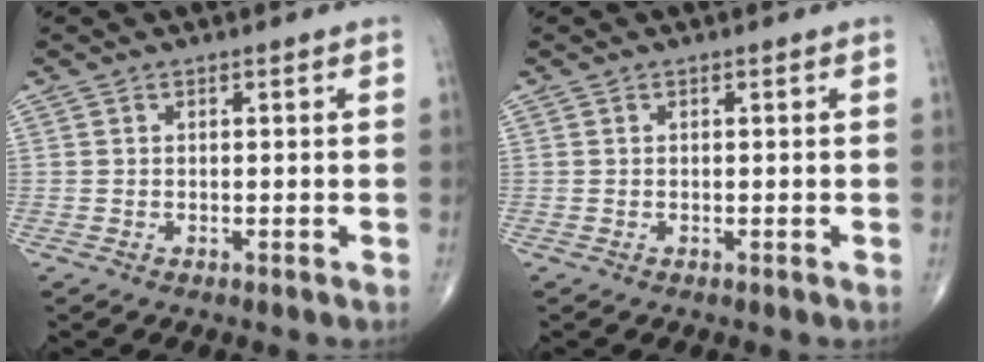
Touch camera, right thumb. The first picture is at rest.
{"total": 0.0}